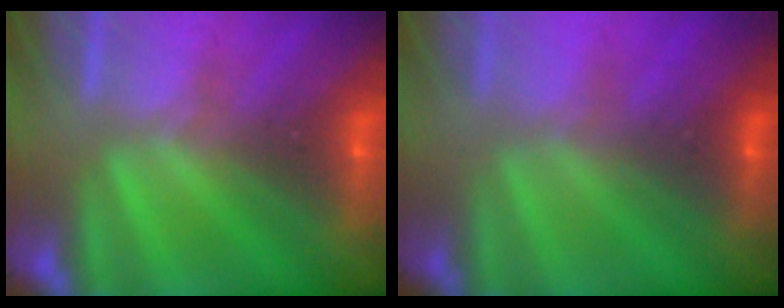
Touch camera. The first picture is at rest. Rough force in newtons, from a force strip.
{"total": 4.9}